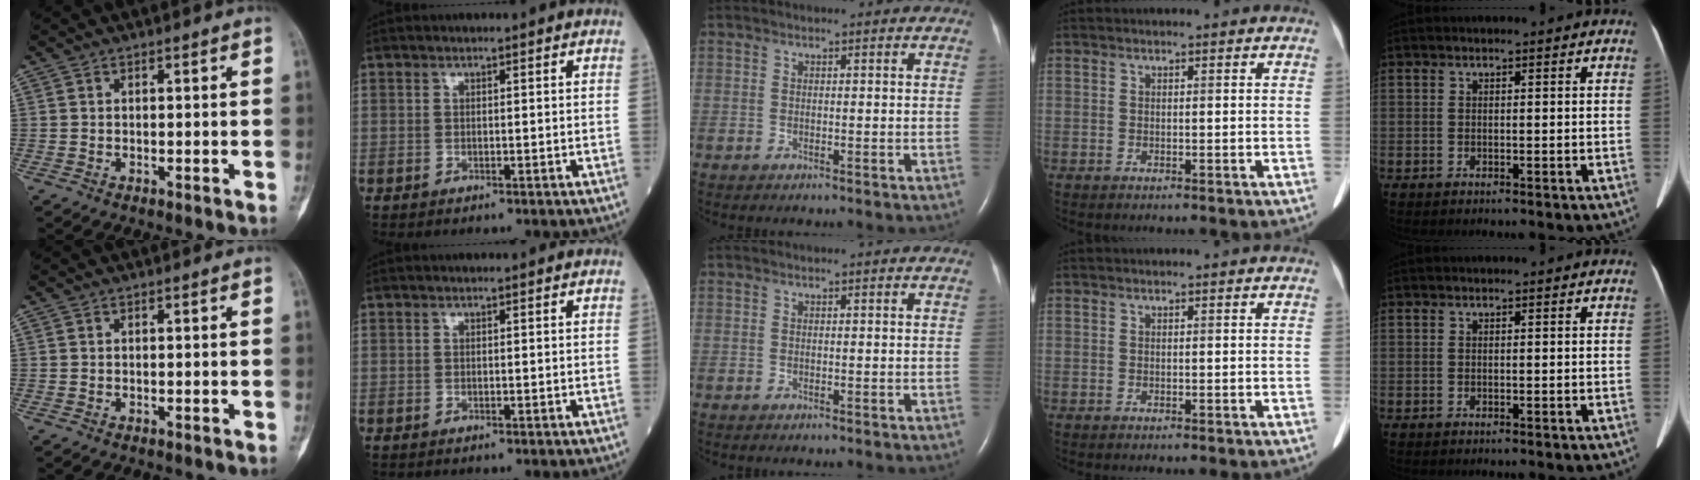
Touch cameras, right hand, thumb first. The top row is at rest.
{}